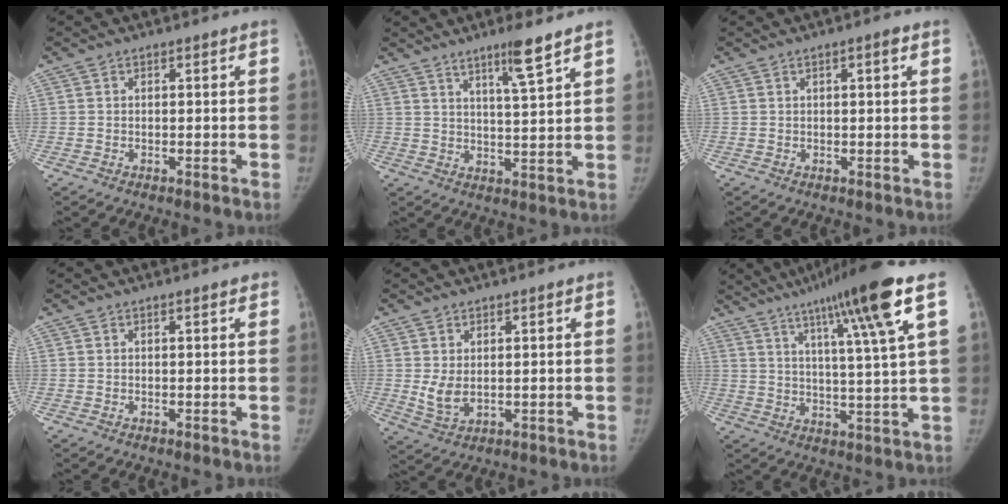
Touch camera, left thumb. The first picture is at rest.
{"total": 6.9, "force": [4.8, 0.0, 4.9], "torque": [-0.080, -0.035, 0.083]}
{"total": 1.7, "force": [0.7, 0.3, 1.5], "torque": [-0.022, 0.002, 0.010]}
{"total": 0.5, "force": [0.3, 0.1, 0.4], "torque": [-0.007, 0.000, 0.003]}
{"total": 4.2, "force": [0.5, 2.6, 3.2], "torque": [-0.056, -0.010, 0.020]}
{"total": 17.2, "force": [9.1, 0.1, 14.6], "torque": [-0.223, -0.023, 0.138]}